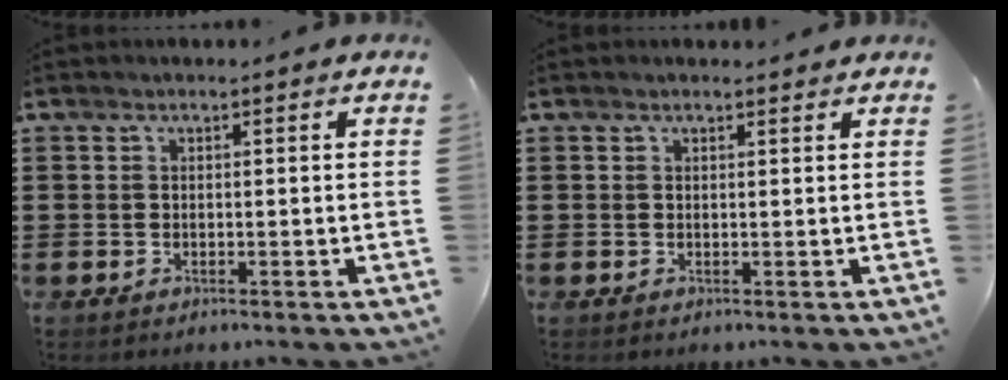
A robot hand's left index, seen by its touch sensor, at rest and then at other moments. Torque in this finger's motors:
{"motor_torque": [-0.03, -0.04, -0.13, -0.08]}